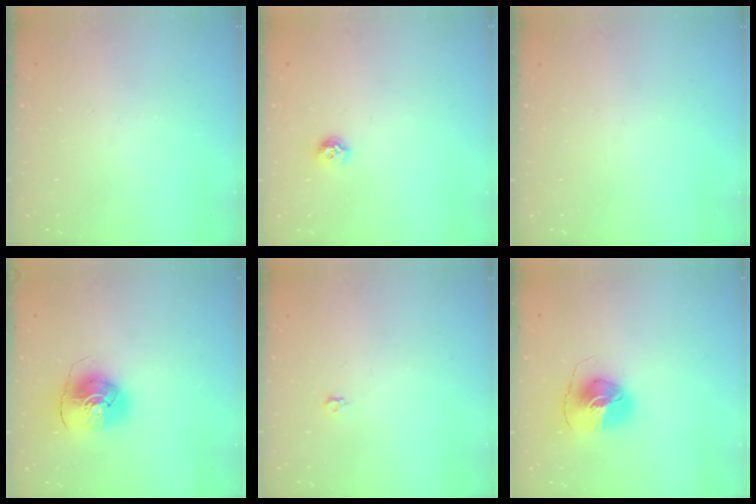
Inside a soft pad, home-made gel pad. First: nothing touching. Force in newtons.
{"total": 6.4, "press": 6.3, "slide": 0.9}
{"total": 0.0}
{"total": 9.3, "press": 9.2, "slide": 1.1}
{"total": 3.6, "press": 3.5, "slide": 0.8}
{"total": 8.2, "press": 8.1, "slide": 1.3}